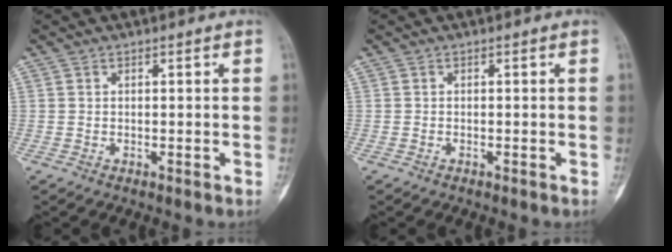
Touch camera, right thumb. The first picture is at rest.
{"total": 0.0}